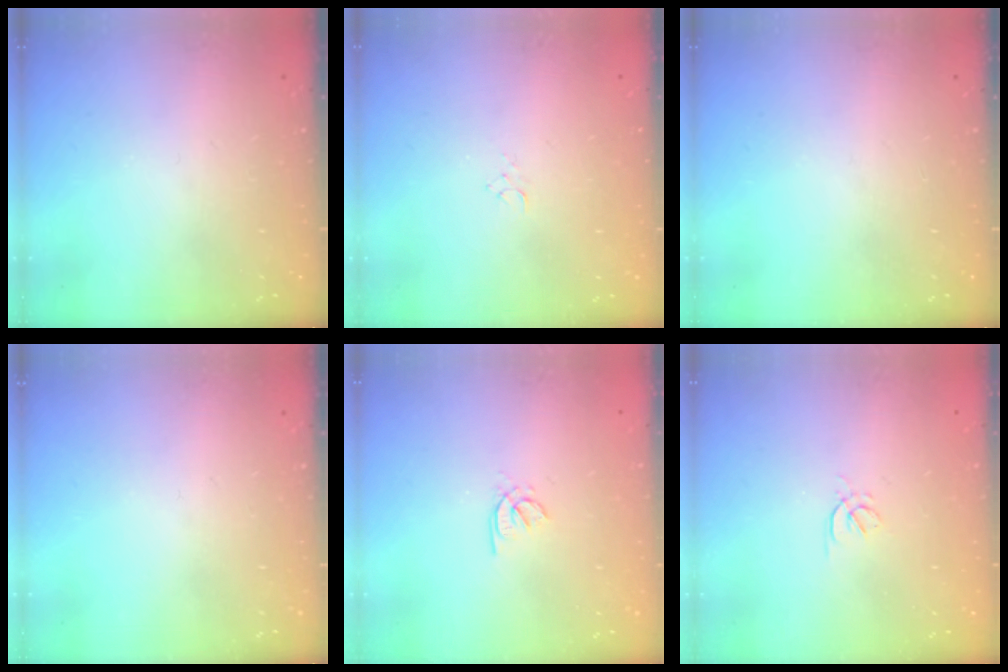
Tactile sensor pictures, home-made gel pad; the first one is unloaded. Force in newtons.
{"total": 2.9, "press": 2.9, "slide": 0.3}
{"total": 0.0}
{"total": 0.0}
{"total": 1.8, "press": 1.8, "slide": 0.5}
{"total": 1.7, "press": 1.6, "slide": 0.5}